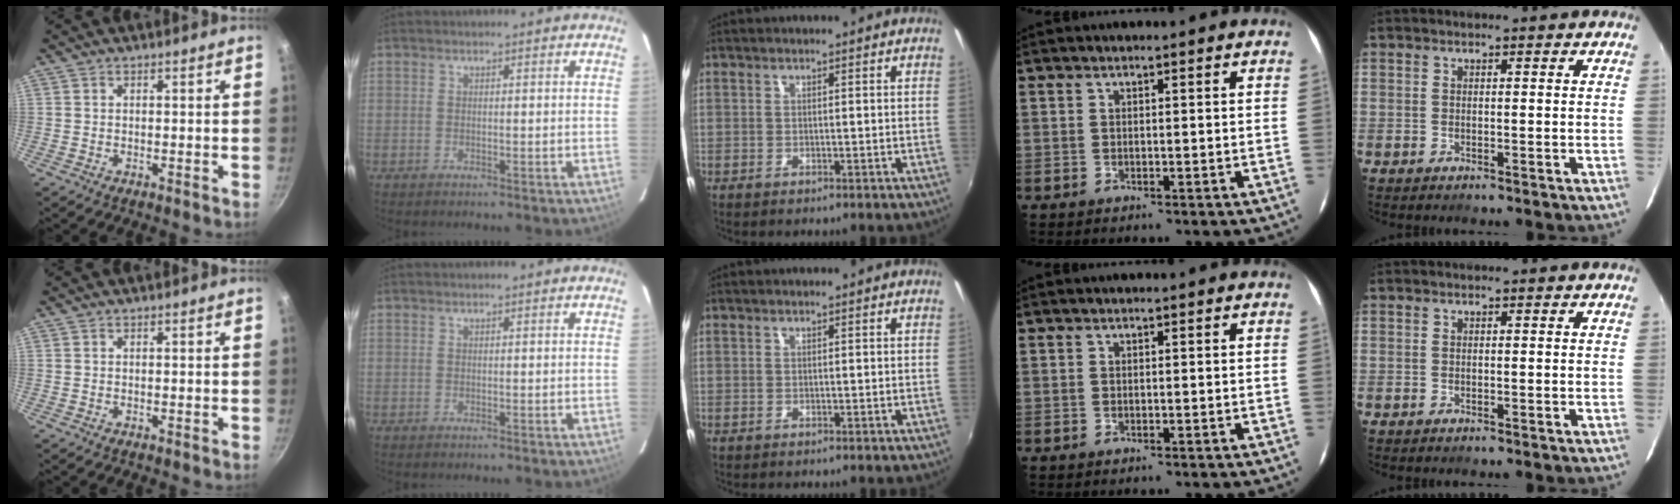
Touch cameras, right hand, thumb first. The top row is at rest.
{}